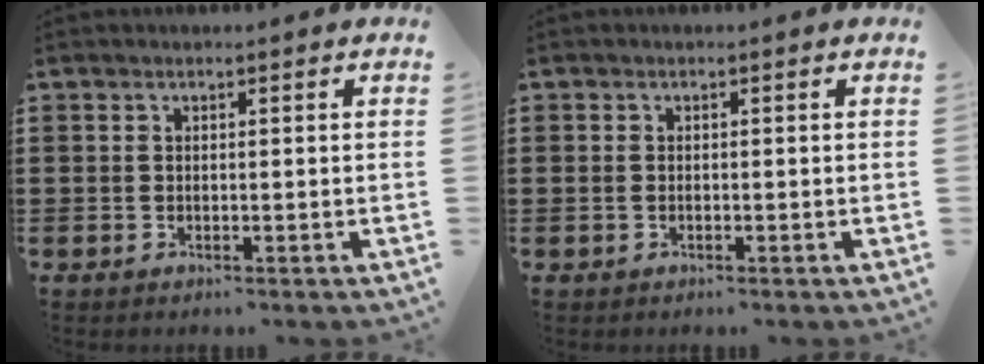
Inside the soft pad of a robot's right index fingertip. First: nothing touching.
{"total": 0.5, "force": [-0.1, 0.2, 0.5], "torque": [-0.011, 0.000, -0.003]}